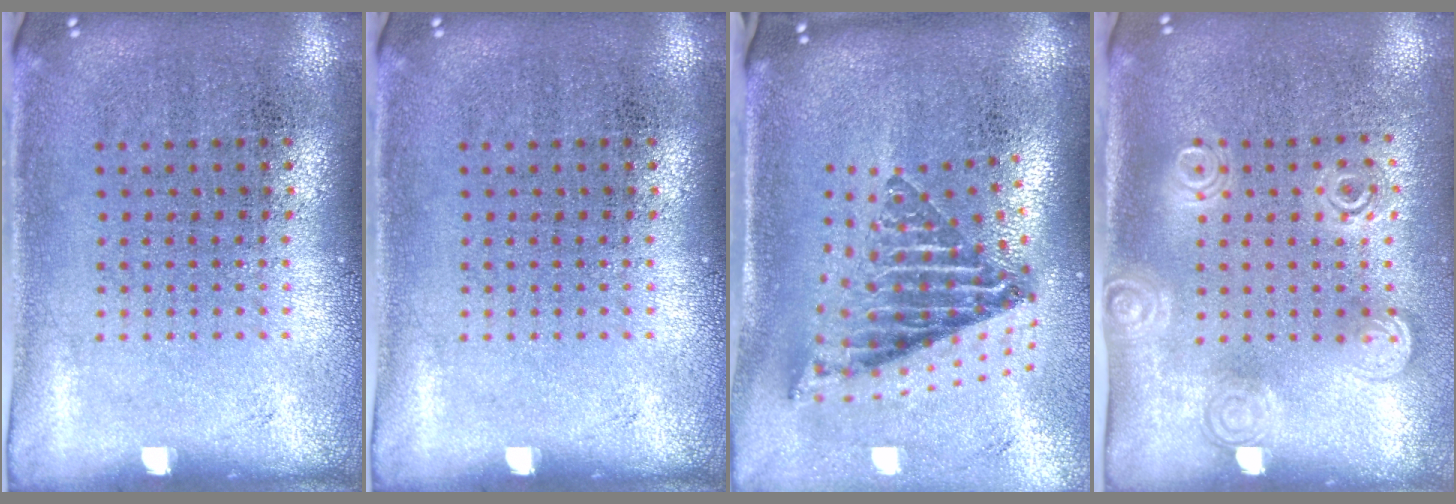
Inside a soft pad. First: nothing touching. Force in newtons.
{"total": 0.0}
{"total": 2.6, "press": 1.6, "slide": 2.0}
{"total": 1.7, "press": 1.4, "slide": 1.0}